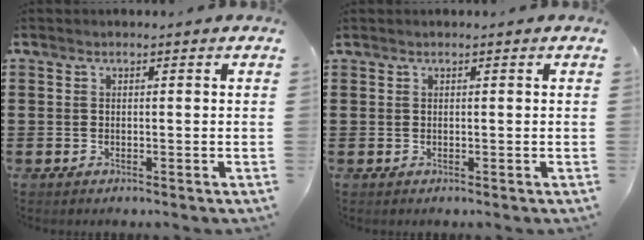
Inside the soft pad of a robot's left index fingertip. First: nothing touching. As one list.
[{"total": 0.0}]